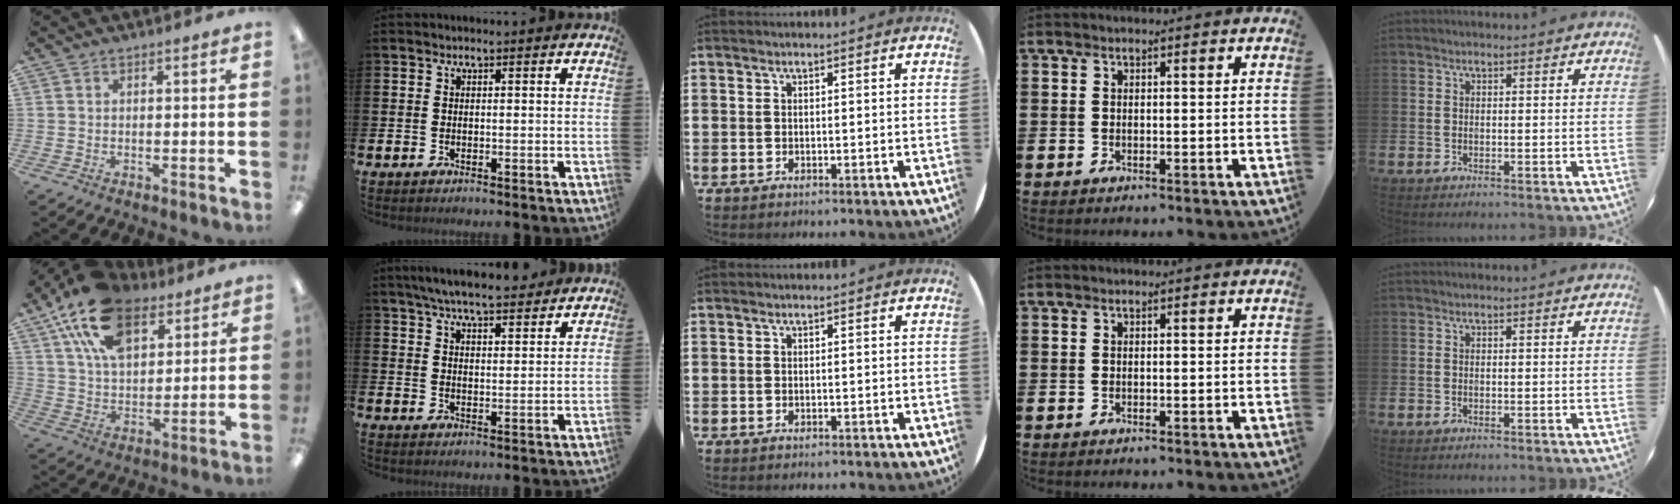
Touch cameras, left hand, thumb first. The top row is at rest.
{"thumb": {"total": 19.5, "force": [11.4, 10.8, 11.5], "torque": [-0.205, -0.036, 0.206]}, "index": {"total": 5.7, "force": [5.4, 0.8, 1.7], "torque": [-0.045, -0.017, 0.099]}}